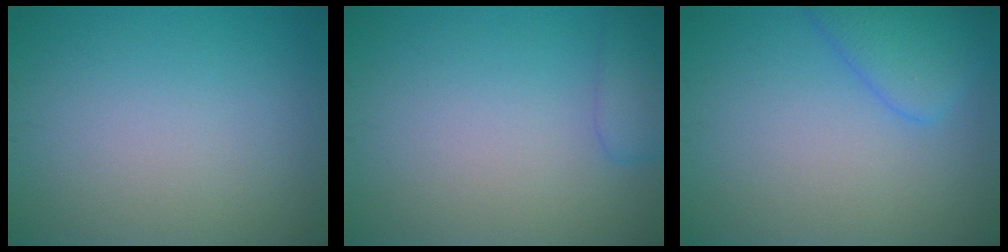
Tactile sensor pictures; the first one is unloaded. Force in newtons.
{"total": 2.3, "press": 2.3, "slide": 0.2}
{"total": 3.5, "press": 3.5, "slide": 0.2}